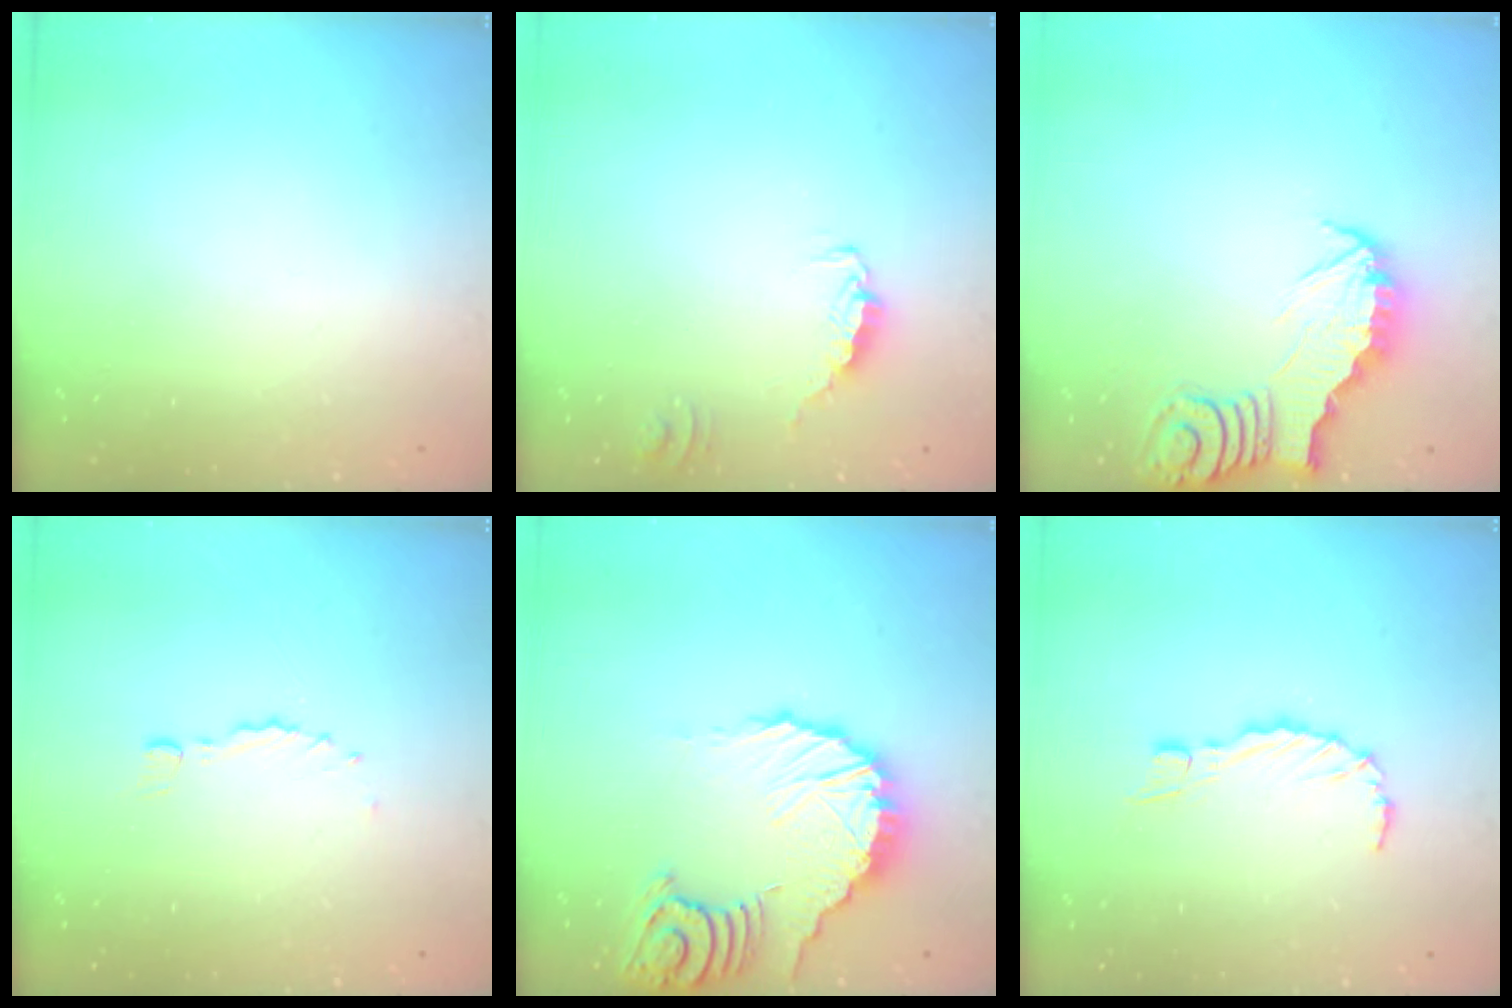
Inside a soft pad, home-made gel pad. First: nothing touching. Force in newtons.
{"total": 0.0}
{"total": 2.5, "press": 2.5, "slide": 0.2}
{"total": 0.0}
{"total": 14.7, "press": 14.5, "slide": 1.9}
{"total": 5.8, "press": 5.8, "slide": 0.8}